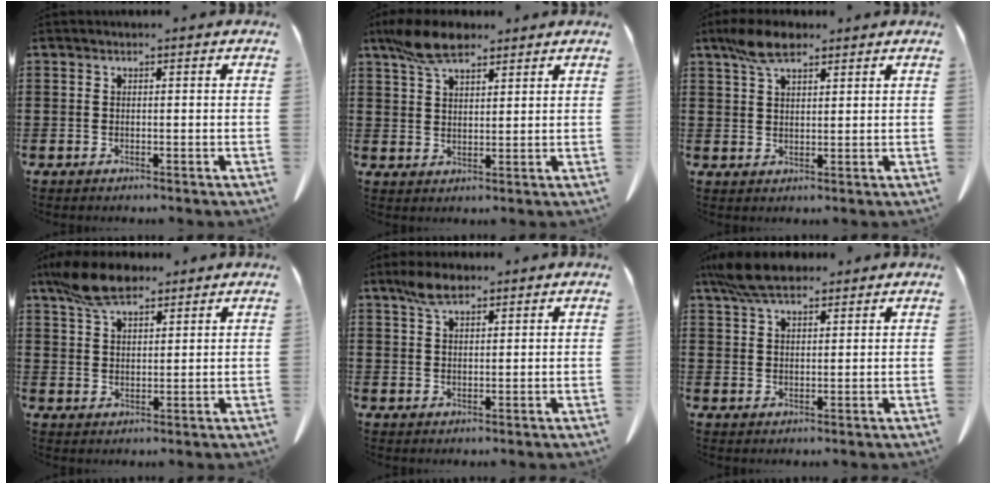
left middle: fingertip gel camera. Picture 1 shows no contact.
{"total": 7.3, "force": [5.5, 2.7, 4.0], "torque": [-0.095, -0.003, 0.105]}
{"total": 6.1, "force": [4.2, 2.3, 3.8], "torque": [-0.084, 0.004, 0.079]}
{"total": 8.1, "force": [6.2, 2.9, 4.3], "torque": [-0.102, -0.005, 0.118]}
{"total": 4.3, "force": [2.9, 1.6, 2.6], "torque": [-0.059, 0.004, 0.055]}
{"total": 7.0, "force": [5.7, 2.0, 3.6], "torque": [-0.085, -0.007, 0.110]}